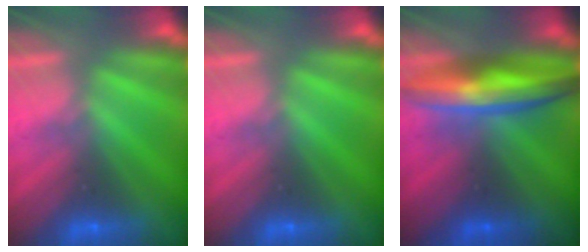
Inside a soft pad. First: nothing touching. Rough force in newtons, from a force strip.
{"total": 0.0}
{"total": 7.4}